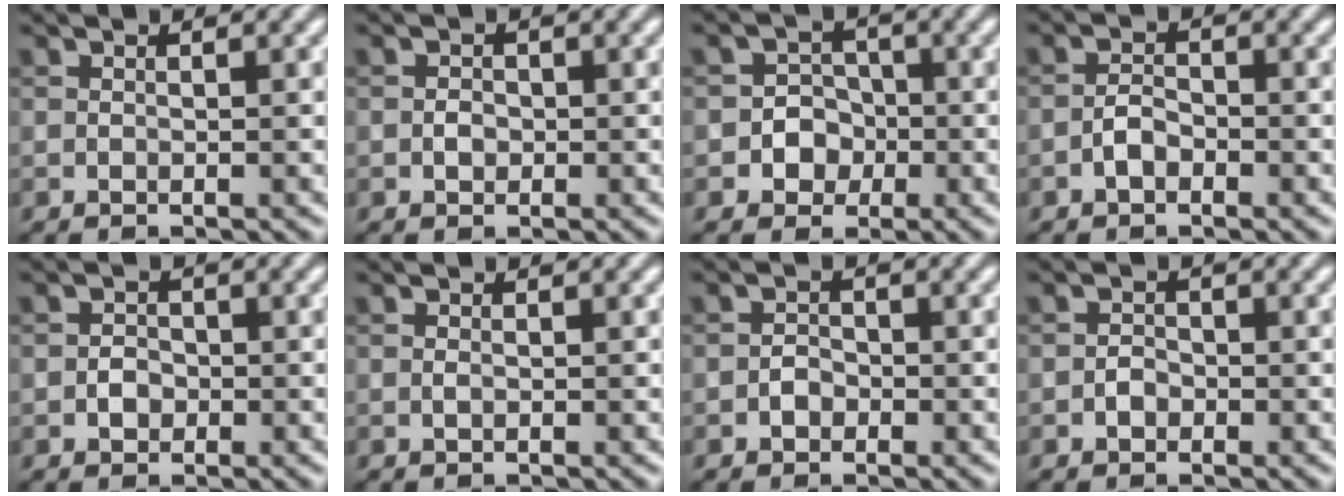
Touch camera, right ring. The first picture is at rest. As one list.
[{"total": 0.9, "force": [-0.2, 0.7, 0.5], "torque": [-0.007, -0.001, -0.005]}, {"total": 2.8, "force": [-0.8, 2.6, 0.7], "torque": [0.014, 0.002, -0.029]}, {"total": 1.6, "force": [-0.9, 0.8, 1.0], "torque": [-0.019, 0.006, -0.021]}, {"total": 1.2, "force": [-0.4, 1.0, 0.5], "torque": [-0.005, 0.002, -0.009]}, {"total": 0.0}, {"total": 1.1, "force": [-0.6, 0.9, 0.4], "torque": [-0.006, 0.003, -0.011]}, {"total": 1.0, "force": [-0.5, 0.8, 0.4], "torque": [-0.007, 0.002, -0.010]}]